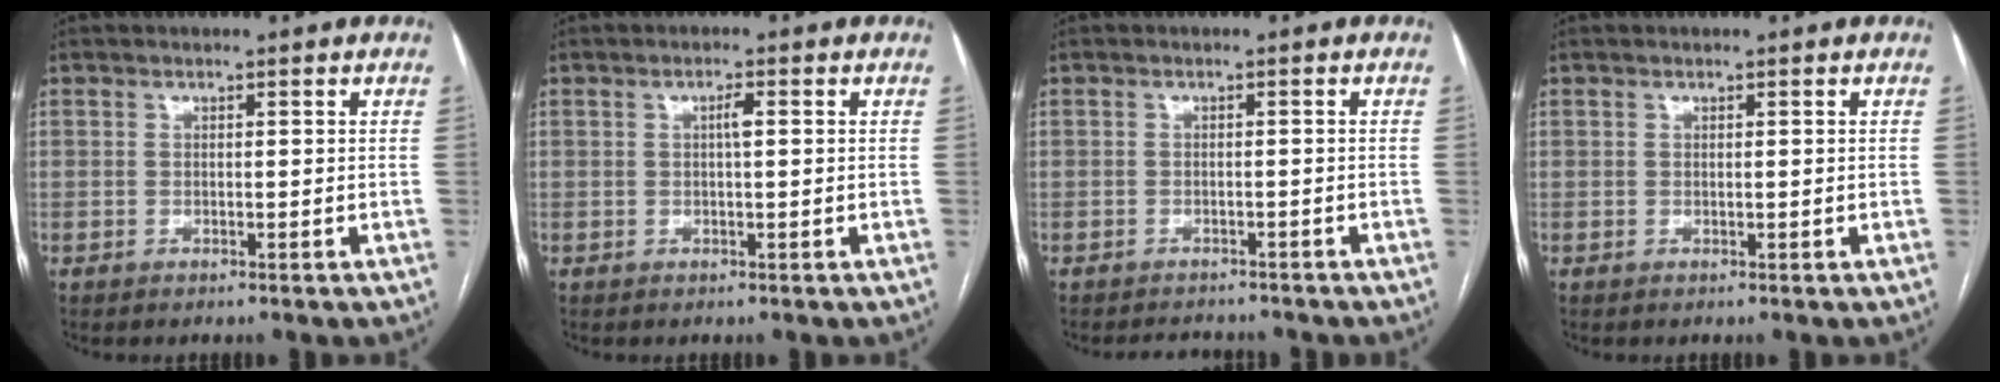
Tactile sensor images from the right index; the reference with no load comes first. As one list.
[{"total": 1.6, "force": [0.3, 0.2, 1.6], "torque": [-0.027, 0.004, 0.003]}, {"total": 4.8, "force": [-4.5, 1.4, 0.7], "torque": [-0.005, -0.002, -0.058]}, {"total": 0.0}]